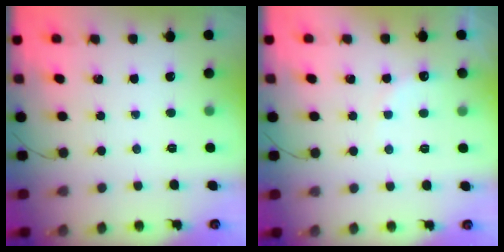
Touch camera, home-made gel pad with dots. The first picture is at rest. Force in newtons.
{"total": 7.2, "press": 7.1, "slide": 1.1}